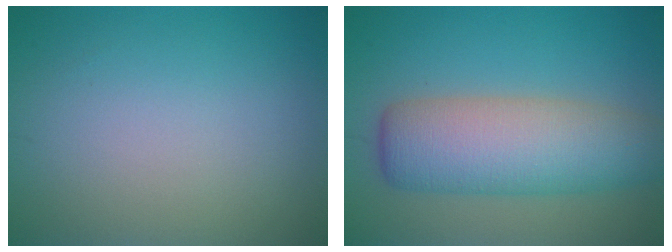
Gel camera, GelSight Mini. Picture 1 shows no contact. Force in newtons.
{"total": 8.1, "press": 8.1, "slide": 0.2}